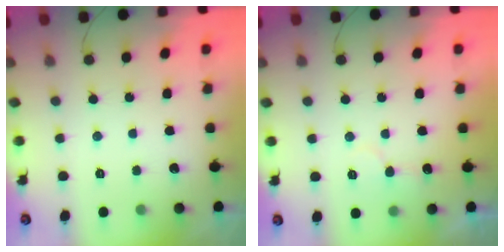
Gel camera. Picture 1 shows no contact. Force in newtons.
{"total": 7.2, "press": 7.2, "slide": 0.5}